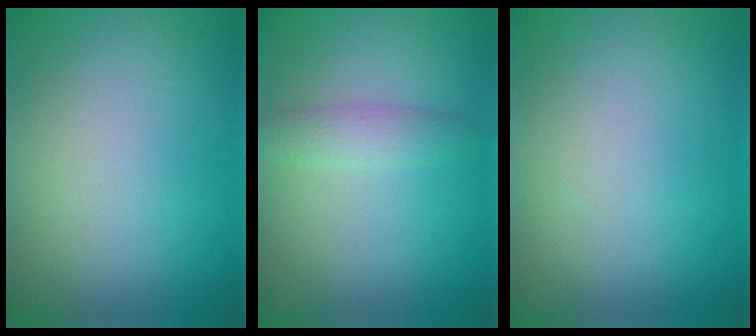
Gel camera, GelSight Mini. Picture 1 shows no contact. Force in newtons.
{"total": 2.0, "press": 2.0, "slide": 0.1}
{"total": 0.0}